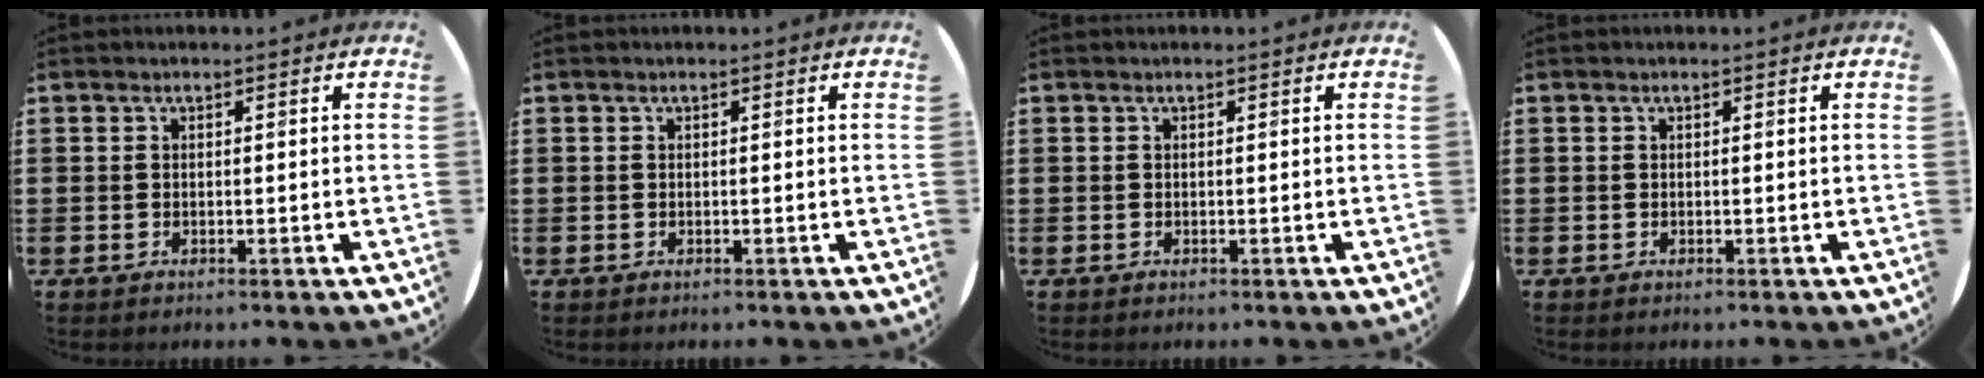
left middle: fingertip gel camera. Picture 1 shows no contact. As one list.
[{"total": 0.0}, {"total": 0.0}, {"total": 0.0}]